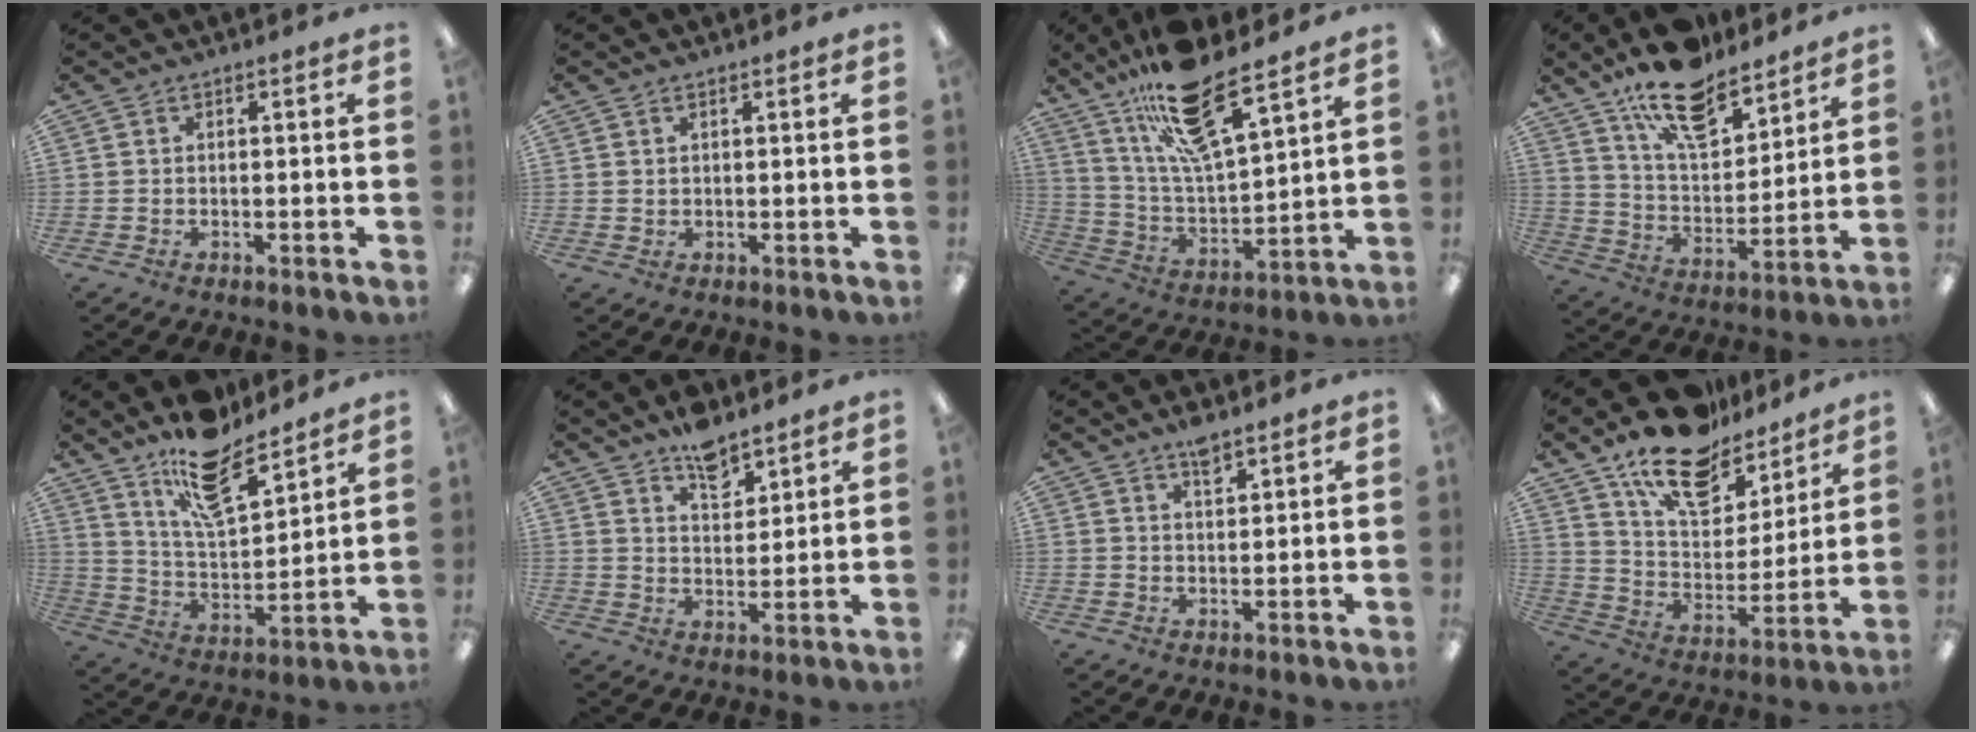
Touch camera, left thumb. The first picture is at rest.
{"total": 1.0, "force": [0.8, 0.5, 0.1], "torque": [-0.003, 0.001, 0.016]}
{"total": 18.2, "force": [13.5, 4.6, 11.3], "torque": [-0.209, -0.066, 0.231]}
{"total": 16.3, "force": [12.6, 6.5, 8.0], "torque": [-0.138, -0.071, 0.223]}
{"total": 15.2, "force": [11.8, 5.4, 7.9], "torque": [-0.133, -0.070, 0.206]}
{"total": 7.9, "force": [6.3, 3.7, 2.9], "torque": [-0.038, -0.037, 0.111]}
{"total": 4.3, "force": [3.3, 1.5, 2.2], "torque": [-0.033, -0.015, 0.057]}
{"total": 18.2, "force": [14.1, 8.7, 7.5], "torque": [-0.137, -0.093, 0.250]}